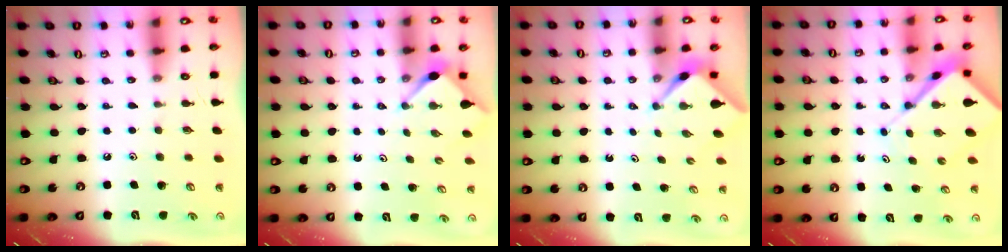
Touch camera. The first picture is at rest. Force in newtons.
{"total": 2.7, "press": 2.7, "slide": 0.3}
{"total": 2.1, "press": 2.1, "slide": 0.3}
{"total": 7.1, "press": 7.0, "slide": 0.9}